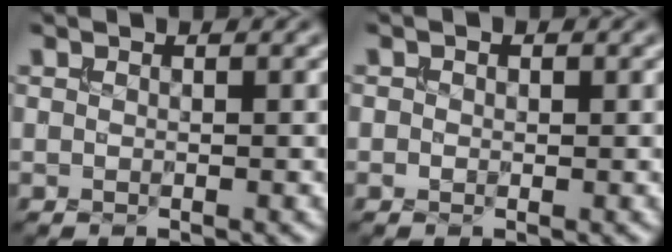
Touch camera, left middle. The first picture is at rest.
{"total": 0.8, "force": [-0.4, 0.6, 0.3], "torque": [0.000, -0.004, -0.006]}